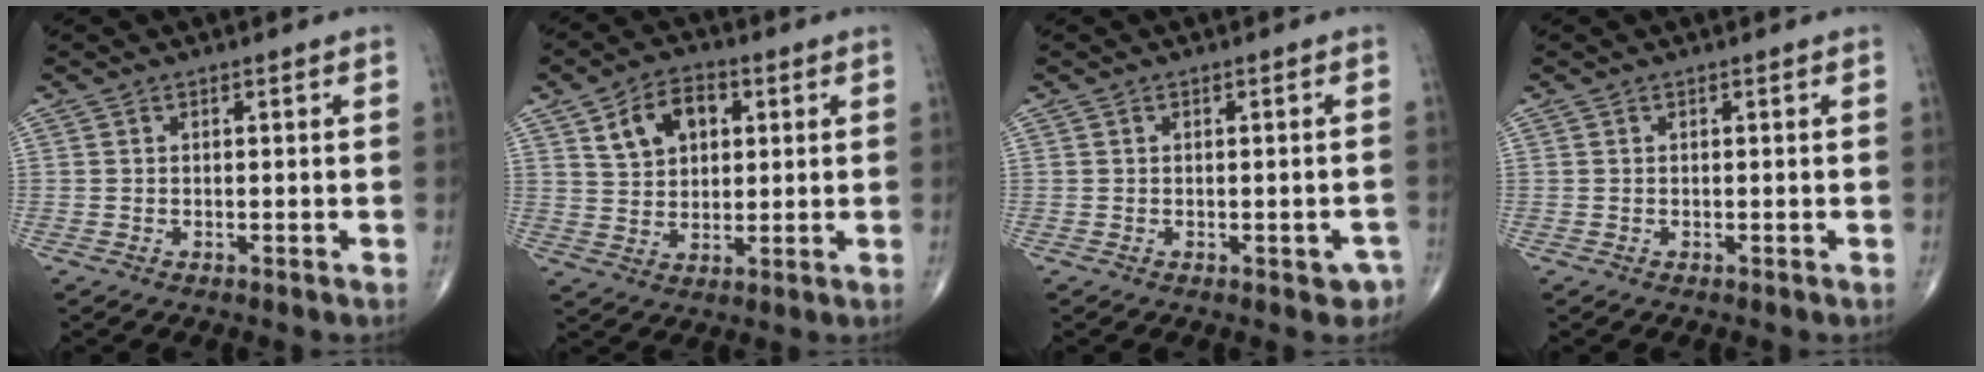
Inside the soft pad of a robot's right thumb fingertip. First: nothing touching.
{"total": 9.2, "force": [3.5, 6.2, 5.9], "torque": [-0.074, -0.004, 0.061]}
{"total": 3.0, "force": [-1.5, 1.6, 2.1], "torque": [-0.005, 0.011, -0.011]}
{"total": 0.0}